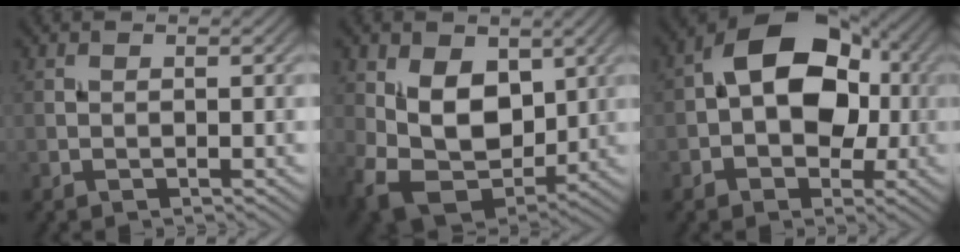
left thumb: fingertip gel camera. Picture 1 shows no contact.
{"total": 11.0, "force": [1.9, 7.6, 7.7], "torque": [-0.170, -0.021, 0.033]}
{"total": 12.0, "force": [0.4, 8.1, 8.8], "torque": [-0.116, 0.028, -0.017]}